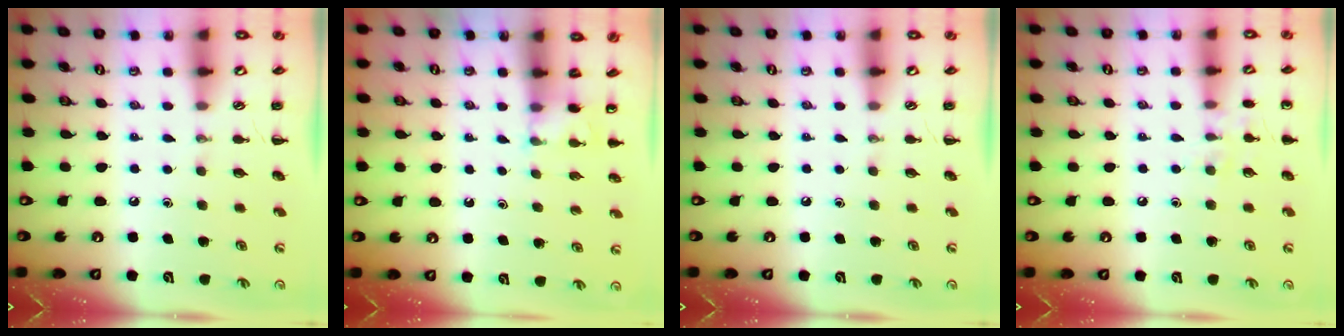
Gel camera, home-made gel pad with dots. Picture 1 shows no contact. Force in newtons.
{"total": 3.1, "press": 3.0, "slide": 1.0}
{"total": 0.0}
{"total": 7.5, "press": 7.2, "slide": 1.9}